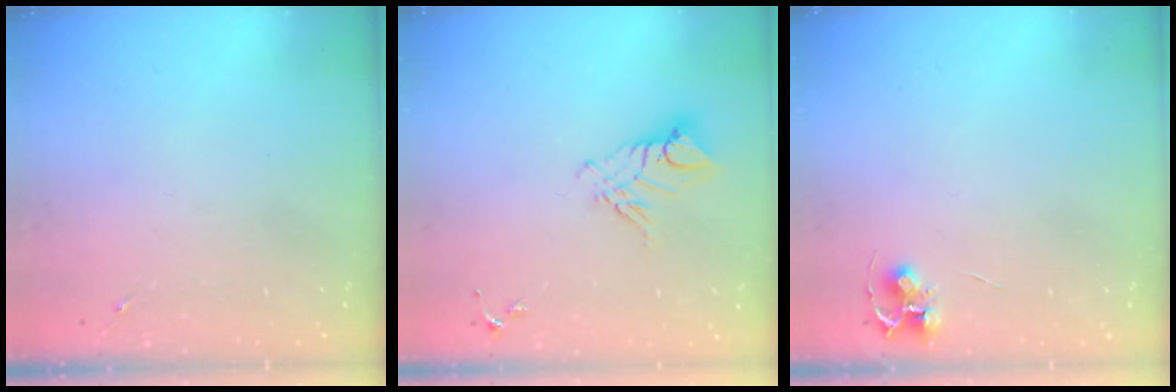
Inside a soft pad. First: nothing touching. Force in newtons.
{"total": 9.4, "press": 9.4, "slide": 0.9}
{"total": 4.7, "press": 4.7, "slide": 0.4}